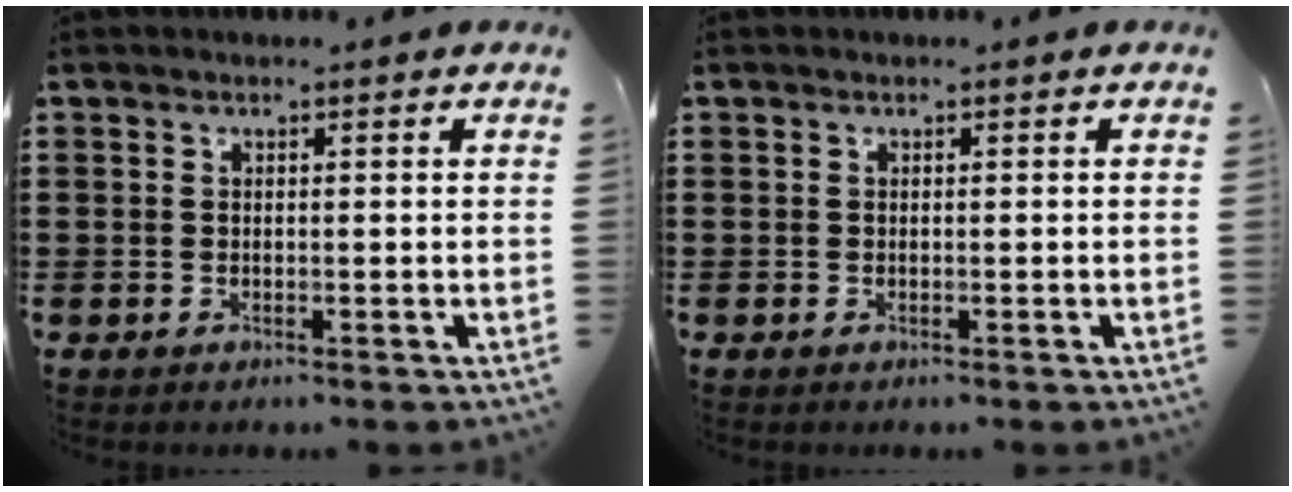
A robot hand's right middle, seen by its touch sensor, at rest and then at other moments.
{"total": 0.0}